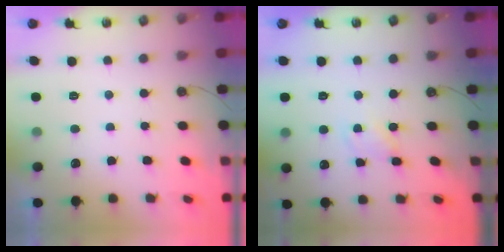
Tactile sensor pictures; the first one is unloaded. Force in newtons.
{"total": 1.6, "press": 1.6, "slide": 0.2}